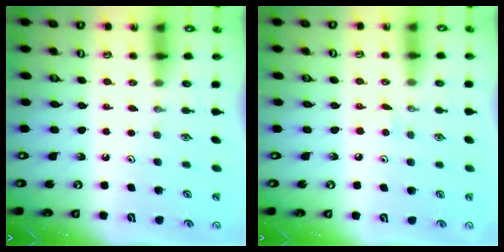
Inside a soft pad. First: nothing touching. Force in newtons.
{"total": 2.9, "press": 2.9, "slide": 0.4}